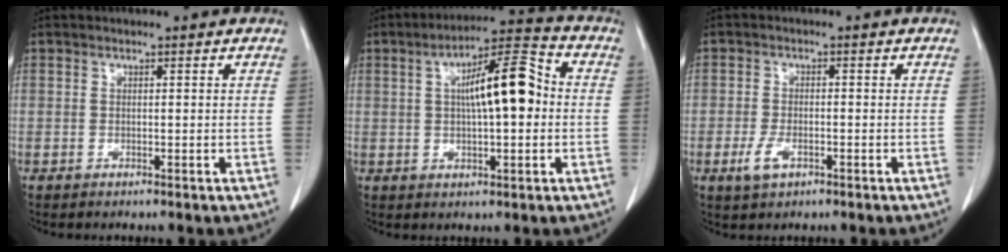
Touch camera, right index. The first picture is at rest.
{"total": 11.3, "force": [1.0, 2.7, 11.0], "torque": [-0.182, 0.029, 0.011]}
{"total": 3.4, "force": [-1.5, 1.8, 2.5], "torque": [-0.054, -0.001, -0.023]}